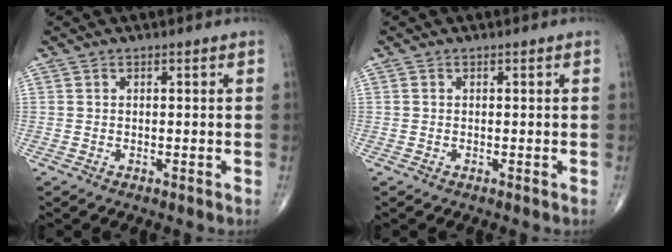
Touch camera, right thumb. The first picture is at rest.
{"total": 0.0}